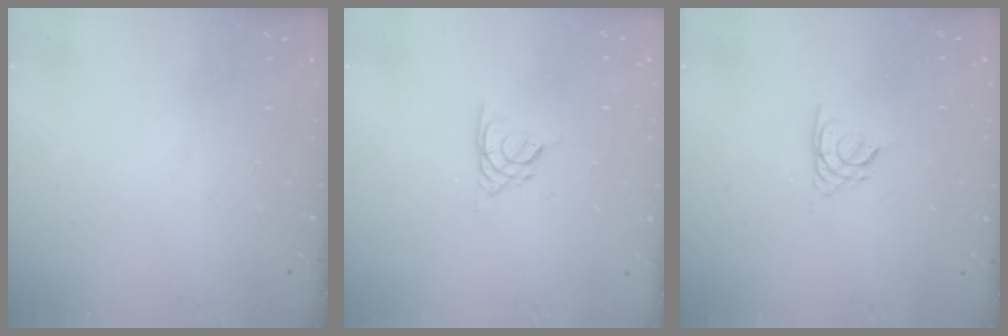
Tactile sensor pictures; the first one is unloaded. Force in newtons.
{"total": 2.7, "press": 2.7, "slide": 0.4}
{"total": 2.2, "press": 2.1, "slide": 0.5}